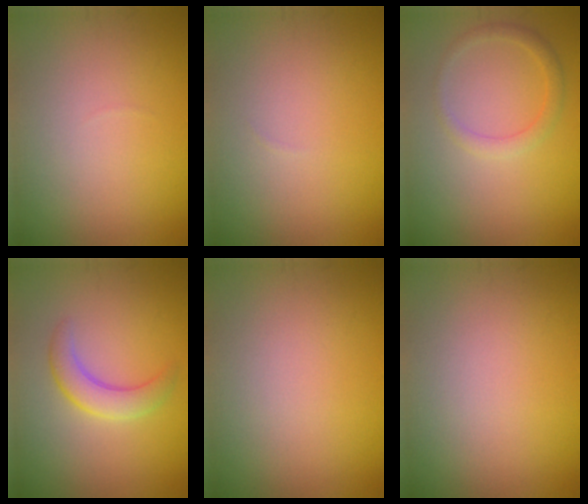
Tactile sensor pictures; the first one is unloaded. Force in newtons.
{"total": 0.0}
{"total": 1.8, "press": 1.8, "slide": 0.1}
{"total": 2.9, "press": 2.9, "slide": 0.2}
{"total": 0.0}
{"total": 0.0}